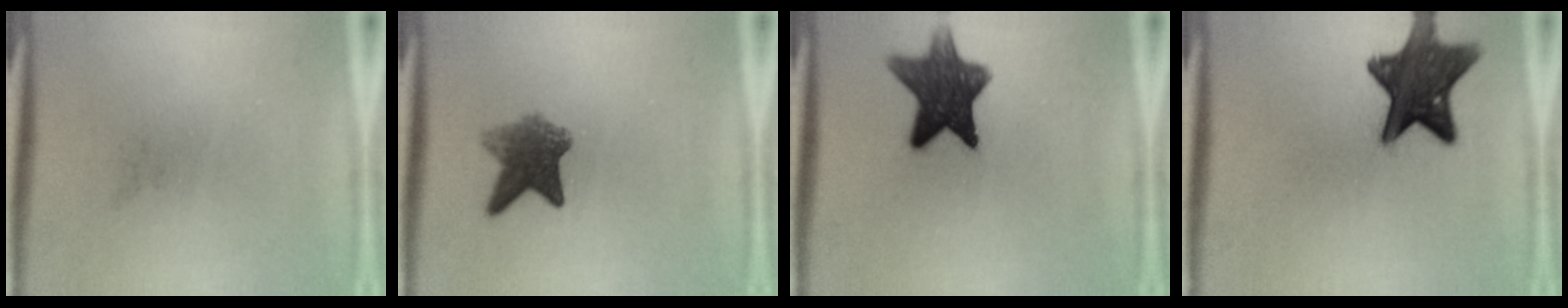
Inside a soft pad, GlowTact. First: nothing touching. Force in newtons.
{"total": 5.7}
{"total": 10.7}
{"total": 12.7}